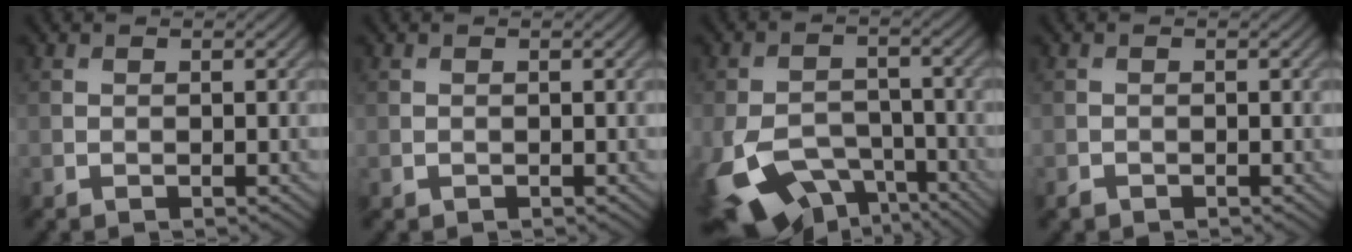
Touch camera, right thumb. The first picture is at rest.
{"total": 0.0}
{"total": 12.1, "force": [-7.0, 7.0, 6.9], "torque": [-0.174, -0.039, -0.115]}
{"total": 0.6, "force": [-0.6, 0.3, 0.1], "torque": [-0.001, -0.003, -0.011]}